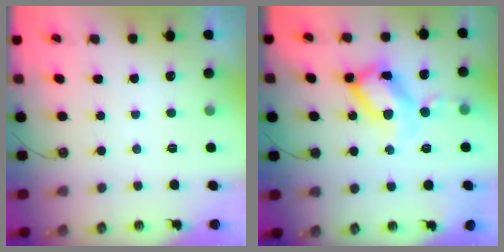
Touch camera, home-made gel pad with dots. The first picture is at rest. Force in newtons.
{"total": 17.1, "press": 17.1, "slide": 1.7}